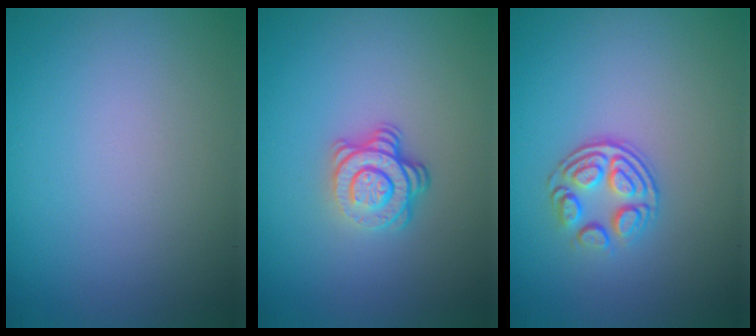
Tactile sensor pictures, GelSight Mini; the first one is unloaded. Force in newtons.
{"total": 3.9, "press": 2.7, "slide": 2.9}
{"total": 3.2, "press": 2.4, "slide": 2.2}